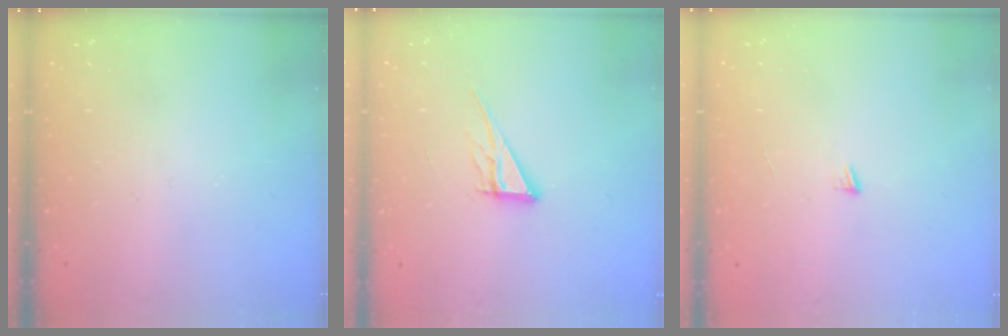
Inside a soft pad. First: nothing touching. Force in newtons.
{"total": 8.2, "press": 8.1, "slide": 0.7}
{"total": 3.1, "press": 3.1, "slide": 0.3}